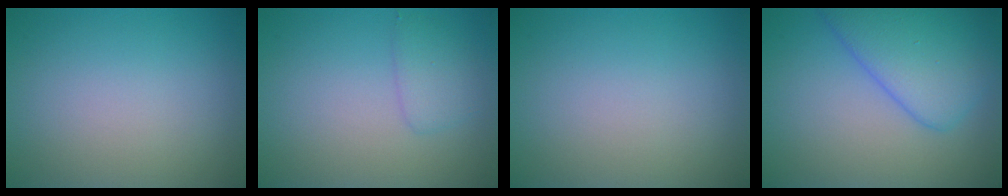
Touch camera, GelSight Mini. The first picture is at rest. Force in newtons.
{"total": 1.7, "press": 1.7, "slide": 0.1}
{"total": 0.0}
{"total": 6.1, "press": 6.1, "slide": 0.1}